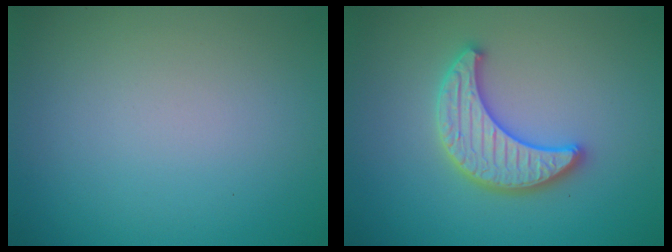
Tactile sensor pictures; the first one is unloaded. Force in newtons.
{"total": 4.0, "press": 3.9, "slide": 0.8}